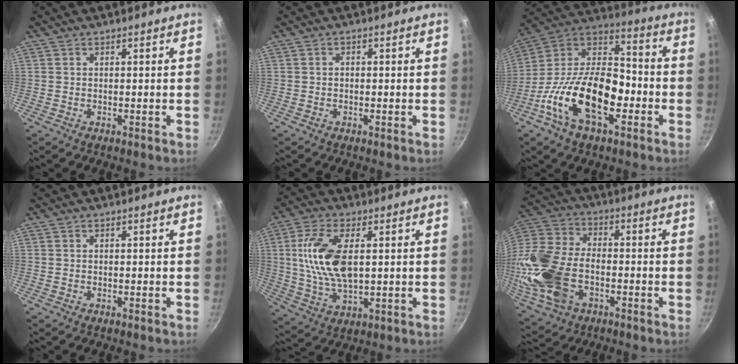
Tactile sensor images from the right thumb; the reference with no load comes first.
{"total": 0.8, "force": [-0.1, 0.6, 0.4], "torque": [-0.007, 0.006, -0.002]}
{"total": 22.7, "force": [-7.3, 12.4, 17.6], "torque": [-0.294, 0.054, -0.153]}
{"total": 0.0}
{"total": 13.2, "force": [2.1, 6.5, 11.3], "torque": [-0.217, -0.002, 0.042]}
{"total": 20.0, "force": [-5.2, 12.7, 14.5], "torque": [-0.315, 0.024, -0.104]}